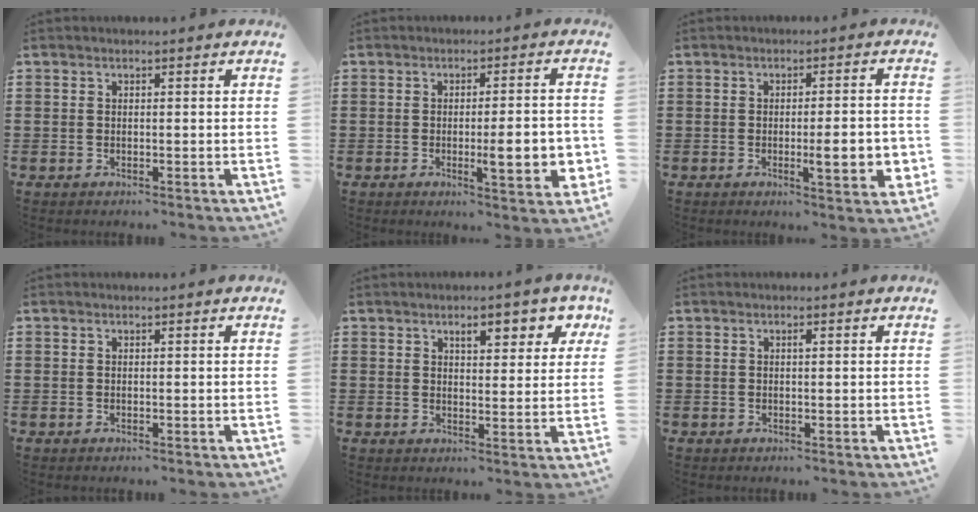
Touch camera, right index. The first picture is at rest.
{"total": 7.4, "force": [-1.4, 1.4, 7.2], "torque": [-0.099, -0.012, -0.022]}
{"total": 6.4, "force": [-1.3, 1.0, 6.2], "torque": [-0.083, -0.011, -0.022]}
{"total": 0.0}
{"total": 4.9, "force": [2.8, 2.0, 3.5], "torque": [-0.046, -0.003, 0.038]}
{"total": 0.6, "force": [0.2, 0.1, 0.6], "torque": [-0.013, -0.001, 0.004]}